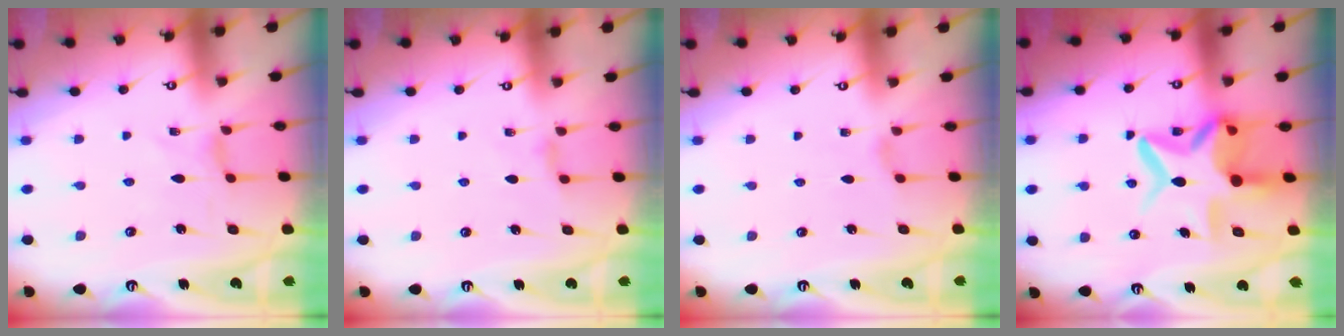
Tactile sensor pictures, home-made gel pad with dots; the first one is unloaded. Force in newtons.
{"total": 2.3, "press": 2.2, "slide": 0.5}
{"total": 1.0, "press": 1.0, "slide": 0.3}
{"total": 14.1, "press": 14.0, "slide": 1.6}